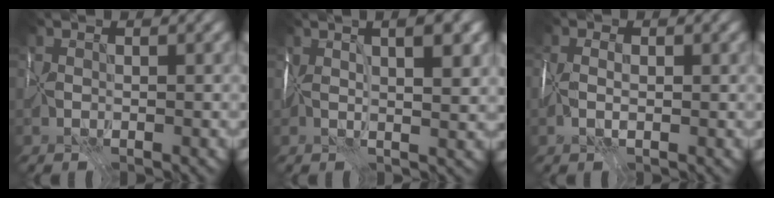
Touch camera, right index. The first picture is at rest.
{"total": 8.5, "force": [3.0, 3.4, 7.2], "torque": [-0.085, 0.038, 0.025]}
{"total": 3.0, "force": [-0.1, 1.8, 2.4], "torque": [-0.048, 0.004, -0.004]}